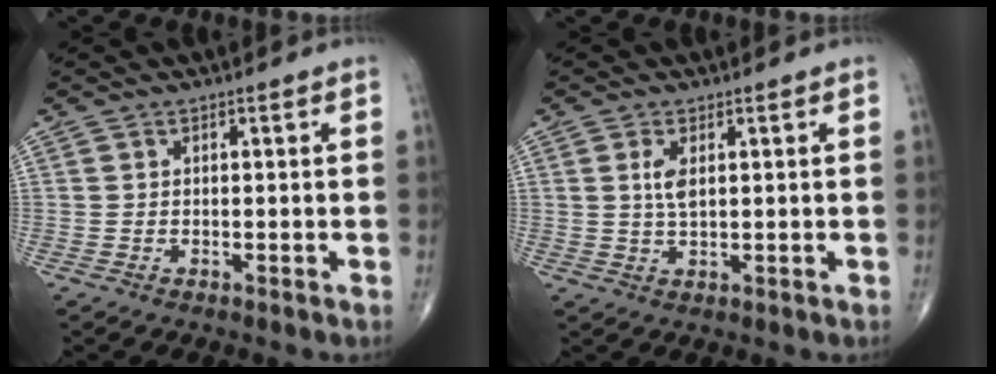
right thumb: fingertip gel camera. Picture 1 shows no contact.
{"total": 3.5, "force": [0.9, 1.6, 3.0], "torque": [-0.059, -0.003, 0.021]}